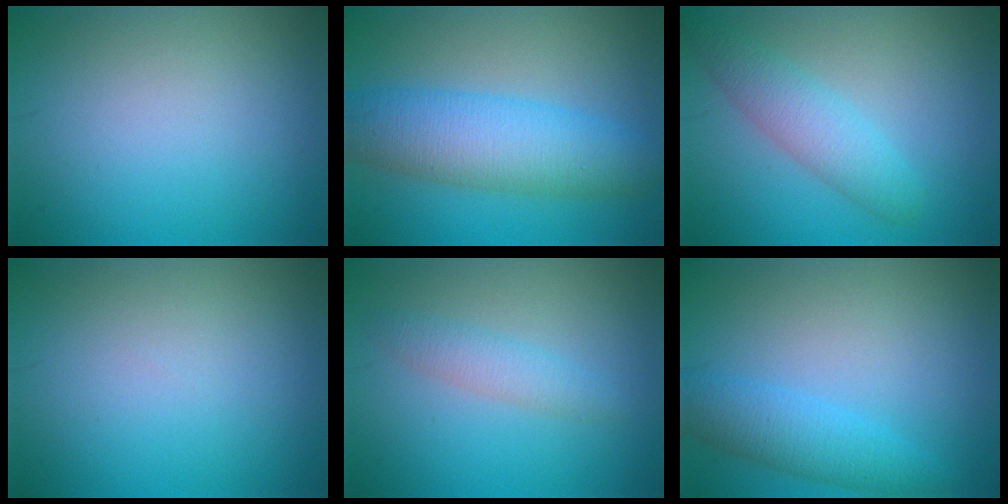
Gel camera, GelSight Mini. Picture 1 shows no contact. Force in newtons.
{"total": 7.4, "press": 7.4, "slide": 0.1}
{"total": 3.6, "press": 3.6, "slide": 0.1}
{"total": 0.0}
{"total": 2.1, "press": 2.1, "slide": 0.1}
{"total": 3.6, "press": 3.6, "slide": 0.1}